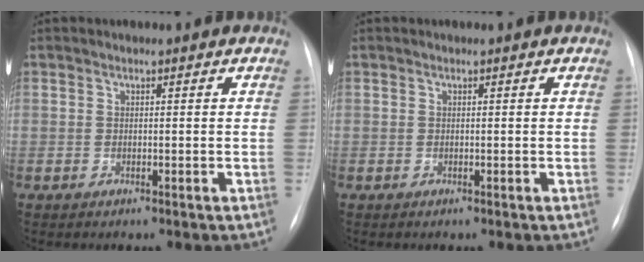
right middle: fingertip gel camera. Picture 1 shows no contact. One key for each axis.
{"total": 0.0}